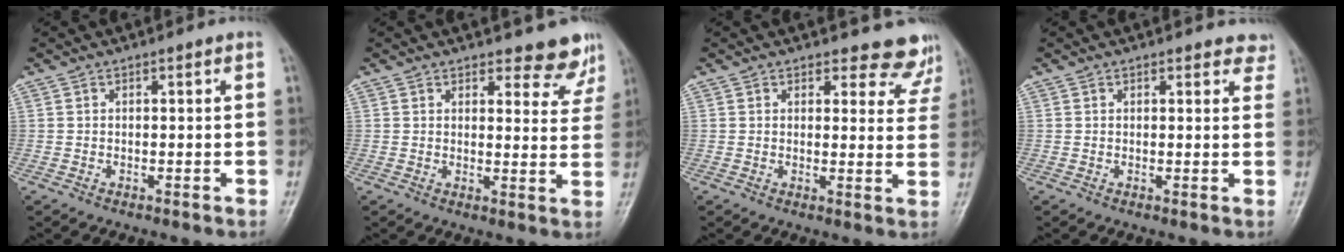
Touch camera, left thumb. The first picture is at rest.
{"total": 7.5, "force": [7.0, 2.7, 0.5], "torque": [0.036, -0.049, 0.062]}
{"total": 7.8, "force": [7.2, 2.9, 0.1], "torque": [0.047, -0.049, 0.060]}
{"total": 3.3, "force": [2.8, 1.5, 0.6], "torque": [0.024, -0.012, 0.017]}